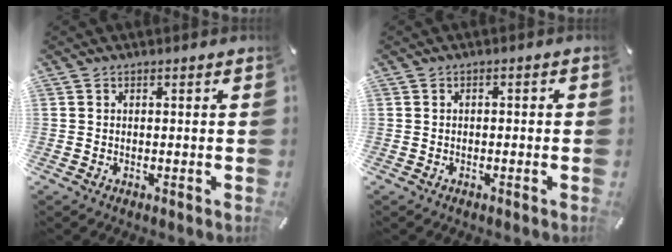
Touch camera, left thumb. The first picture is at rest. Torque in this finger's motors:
{"motor_torque": [-0.32, -0.20, 0.02, 0.09, -0.01]}